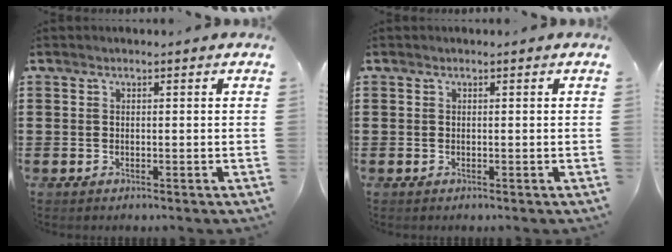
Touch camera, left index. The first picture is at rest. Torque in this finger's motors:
{"motor_torque": [0.00, 0.00, 0.00, -0.01]}